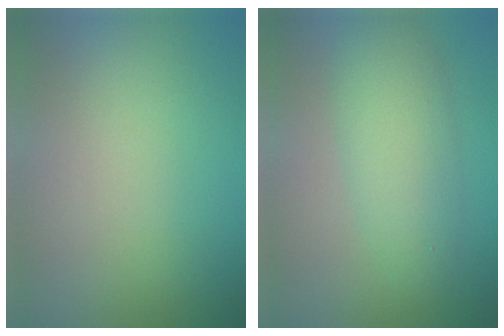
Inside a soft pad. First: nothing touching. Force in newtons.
{"total": 4.4, "press": 4.4, "slide": 0.3}